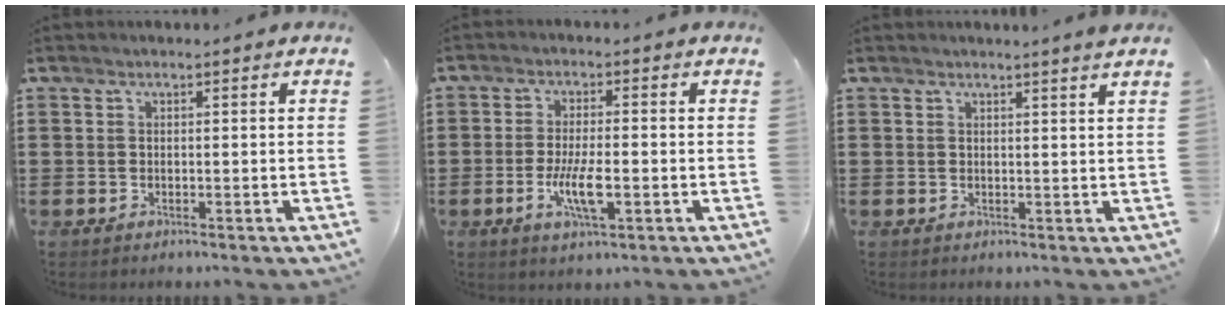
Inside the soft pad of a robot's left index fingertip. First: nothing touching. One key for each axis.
{"total": 6.3, "fx": -1.9, "fy": 1.7, "fz": 5.8, "tx": -0.121, "ty": -0.012, "tz": -0.036}
{"total": 1.6, "fx": 1.4, "fy": -0.5, "fz": 0.6, "tx": -0.012, "ty": -0.004, "tz": 0.026}